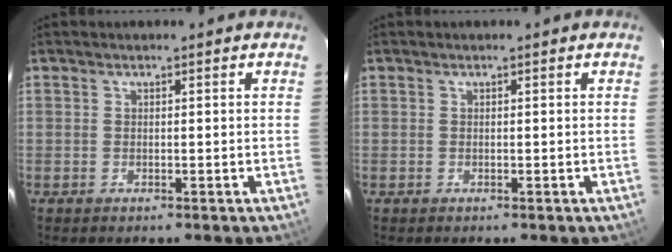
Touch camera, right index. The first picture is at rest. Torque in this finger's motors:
{"motor_torque": [0.00, 0.00, 0.02, 0.00]}